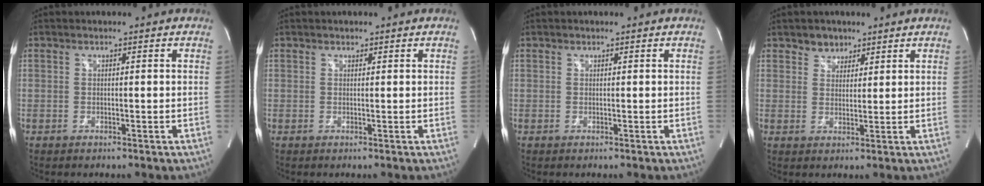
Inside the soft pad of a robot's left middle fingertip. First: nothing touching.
{"total": 0.6, "force": [0.4, 0.4, 0.1], "torque": [-0.001, -0.002, 0.005]}
{"total": 0.0}
{"total": 3.1, "force": [2.3, 2.1, 0.3], "torque": [0.001, 0.002, 0.036]}